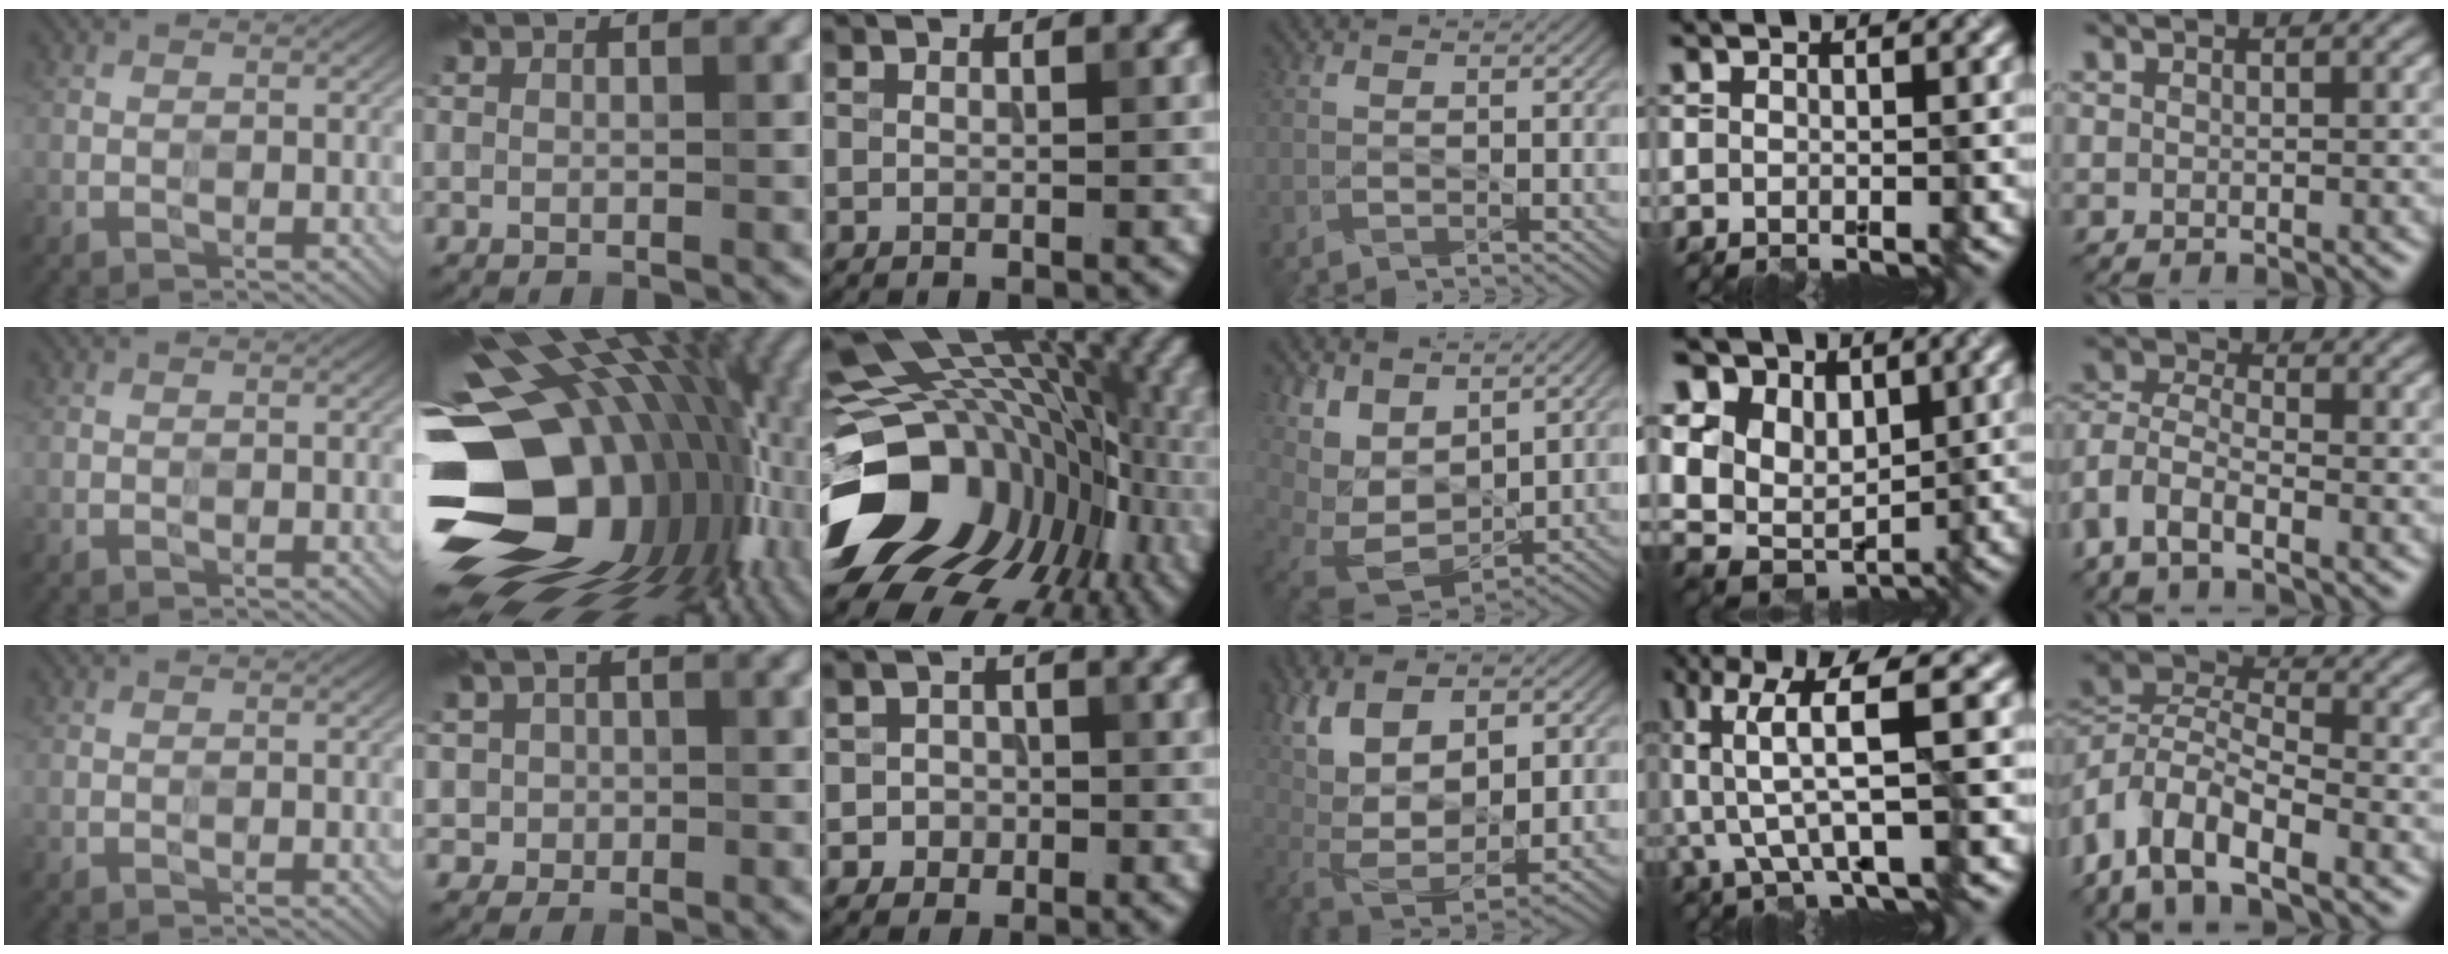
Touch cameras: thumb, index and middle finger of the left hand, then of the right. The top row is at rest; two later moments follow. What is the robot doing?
{"motion": "wipe", "object": "paper plate"}